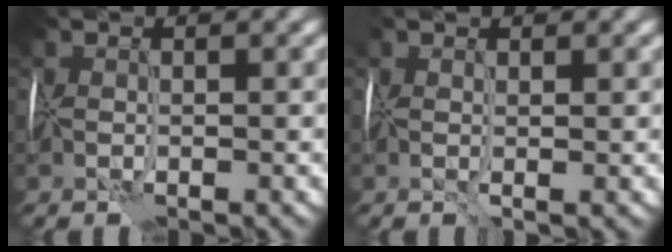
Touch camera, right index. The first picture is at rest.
{"total": 0.7, "force": [0.5, 0.1, 0.5], "torque": [-0.012, 0.001, 0.006]}